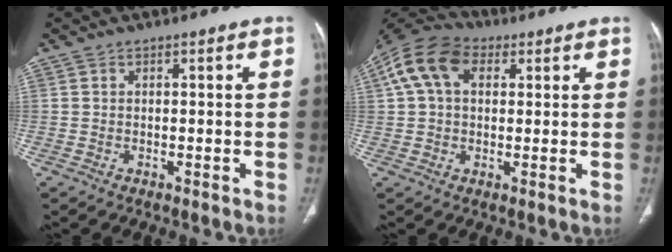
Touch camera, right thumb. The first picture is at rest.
{"total": 12.1, "force": [3.8, 8.1, 8.1], "torque": [-0.157, 0.030, 0.061]}